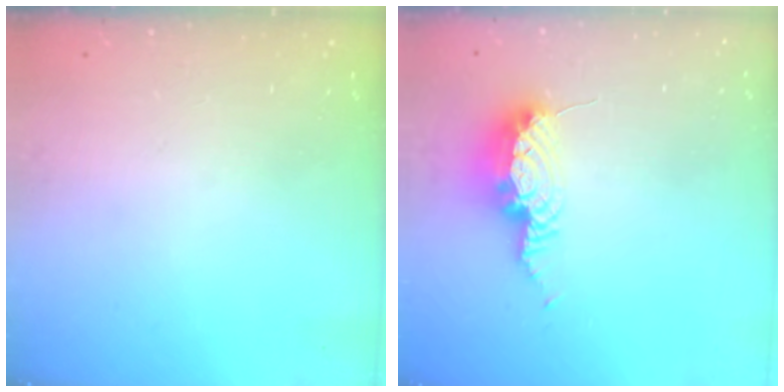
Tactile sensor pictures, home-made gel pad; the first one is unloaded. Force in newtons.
{"total": 9.1, "press": 9.0, "slide": 1.0}